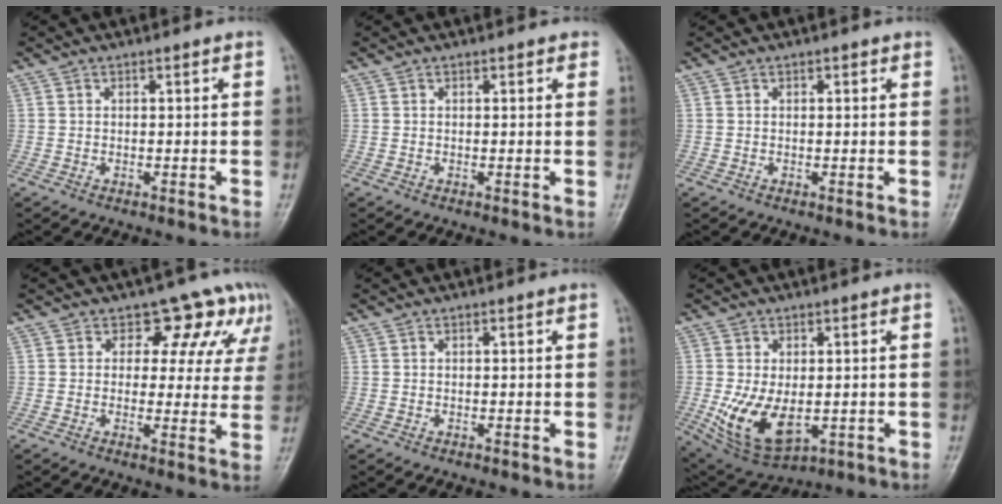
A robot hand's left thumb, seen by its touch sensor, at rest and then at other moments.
{"total": 1.0, "force": [0.6, 0.5, 0.5], "torque": [0.000, -0.001, 0.002]}
{"total": 0.7, "force": [0.4, 0.5, 0.4], "torque": [-0.001, -0.001, 0.002]}
{"total": 9.0, "force": [5.6, 6.1, 3.5], "torque": [0.006, -0.022, 0.049]}
{"total": 0.0}
{"total": 11.1, "force": [-1.7, 6.5, 8.8], "torque": [-0.158, -0.014, -0.010]}